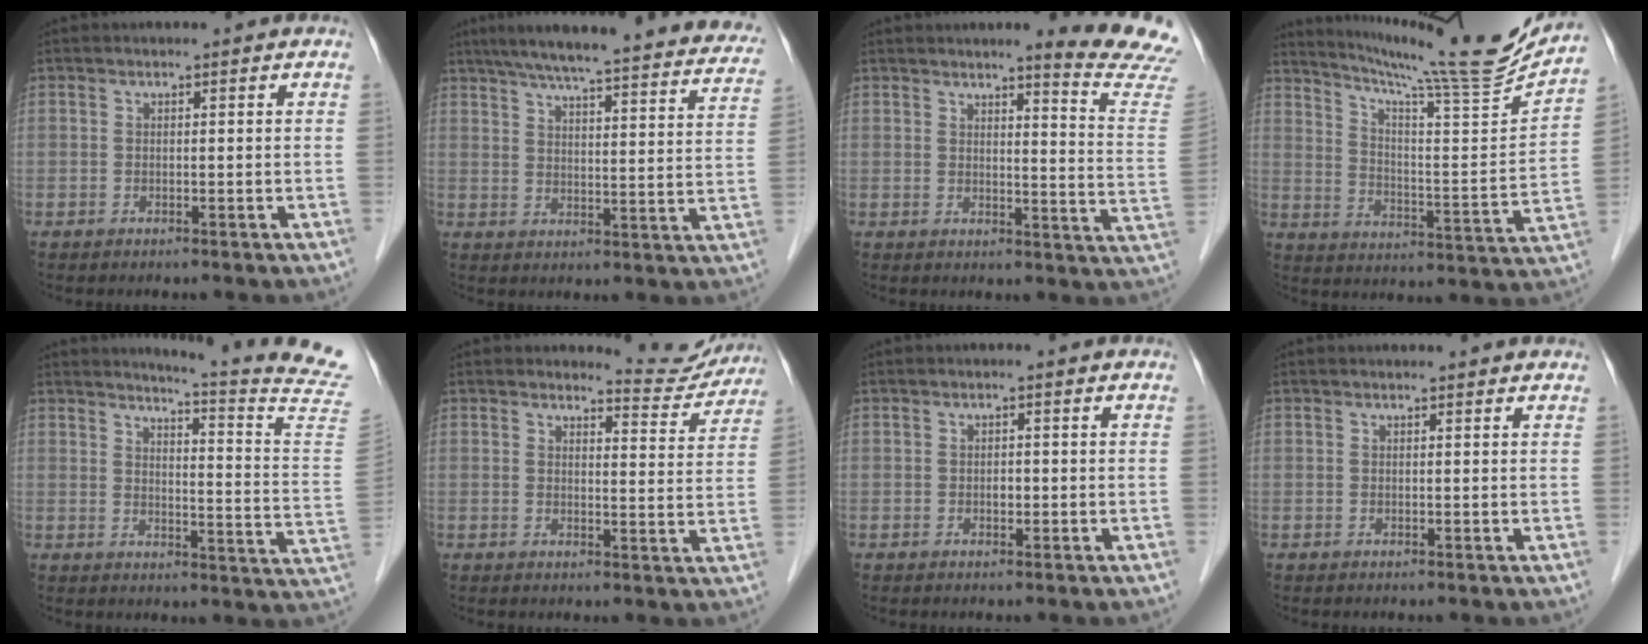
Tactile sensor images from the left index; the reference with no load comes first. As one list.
[{"total": 30.6, "force": [26.9, 3.9, 14.1], "torque": [-0.211, -0.028, 0.323]}, {"total": 11.8, "force": [11.2, -1.7, 3.2], "torque": [-0.032, -0.105, 0.109]}, {"total": 19.3, "force": [17.8, -1.3, 7.3], "torque": [-0.127, -0.056, 0.255]}, {"total": 16.7, "force": [15.7, -1.9, 5.5], "torque": [-0.083, -0.131, 0.165]}, {"total": 6.1, "force": [6.0, 0.8, -0.8], "torque": [0.012, -0.028, 0.061]}, {"total": 0.8, "force": [-0.1, 0.5, 0.6], "torque": [-0.011, 0.001, -0.003]}, {"total": 3.3, "force": [3.2, 0.3, 0.8], "torque": [-0.015, 0.015, 0.033]}]